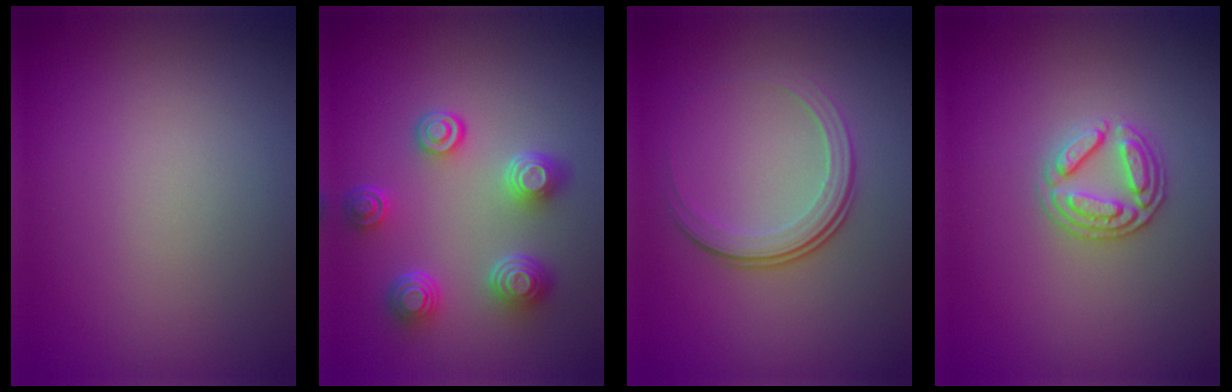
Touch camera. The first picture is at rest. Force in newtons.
{"total": 4.7, "press": 3.6, "slide": 3.1}
{"total": 4.0, "press": 2.6, "slide": 3.0}
{"total": 2.7, "press": 2.7, "slide": 0.6}